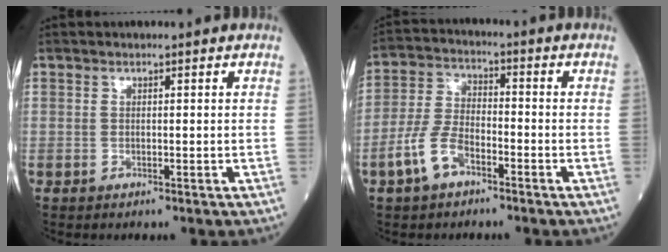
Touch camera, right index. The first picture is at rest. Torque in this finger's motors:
{"motor_torque": [0.78, -0.38, 0.39, 0.05]}